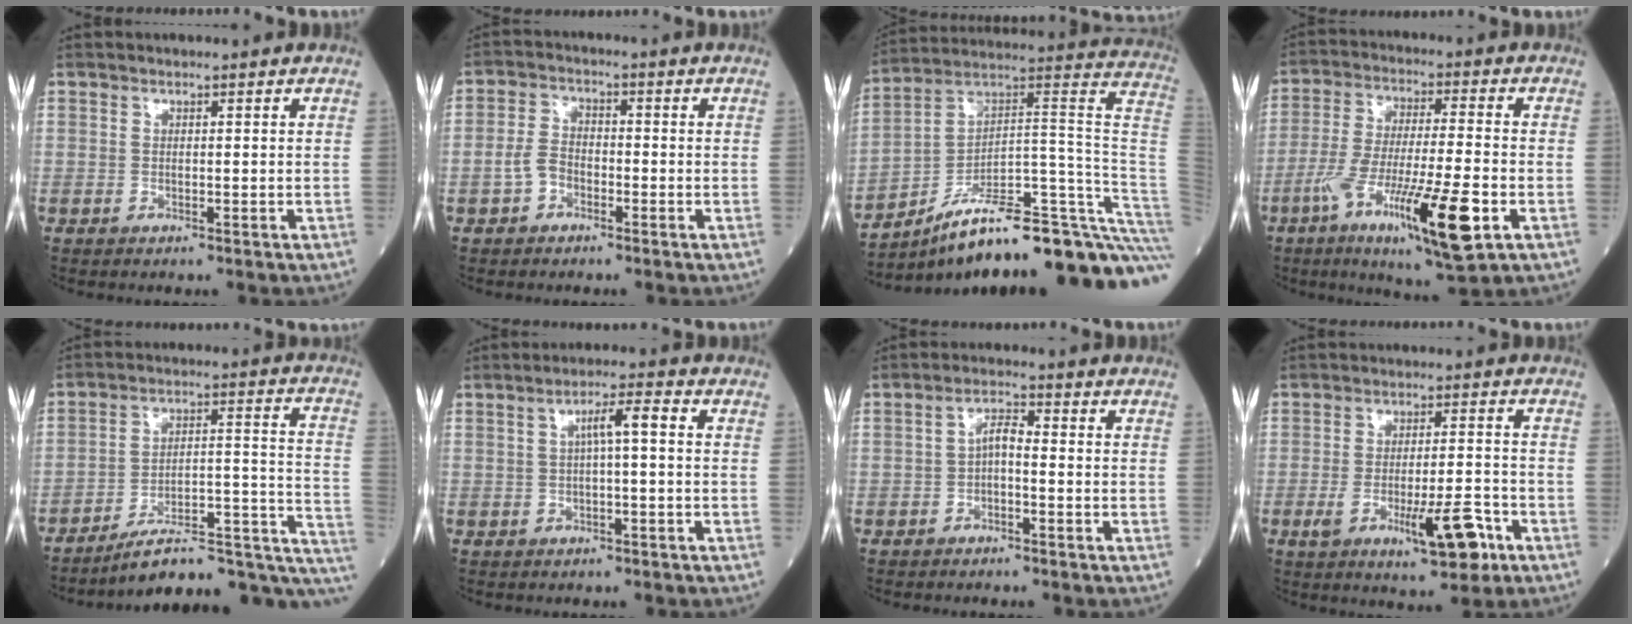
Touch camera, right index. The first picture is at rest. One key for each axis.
{"total": 3.9, "fx": -1.7, "fy": 2.7, "fz": 2.1, "tx": -0.049, "ty": 0.009, "tz": -0.036}
{"total": 29.1, "fx": -20.7, "fy": 2.8, "fz": 20.2, "tx": -0.153, "ty": 0.040, "tz": -0.300}
{"total": 16.2, "fx": -6.5, "fy": 1.7, "fz": 14.7, "tx": -0.259, "ty": -0.026, "tz": -0.107}
{"total": 18.2, "fx": -13.0, "fy": 5.3, "fz": 11.5, "tx": -0.089, "ty": 0.066, "tz": -0.178}
{"total": 3.9, "fx": 0.4, "fy": 0.4, "fz": 3.9, "tx": -0.064, "ty": 0.014, "tz": 0.006}
{"total": 2.9, "fx": -0.7, "fy": 0.9, "fz": 2.7, "tx": -0.048, "ty": 0.007, "tz": -0.013}
{"total": 9.7, "fx": -3.9, "fy": 2.3, "fz": 8.6, "tx": -0.135, "ty": -0.003, "tz": -0.053}